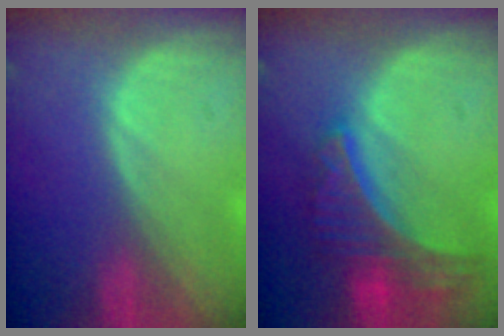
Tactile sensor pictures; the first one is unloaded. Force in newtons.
{"total": 8.9, "press": 7.8, "slide": 4.3}